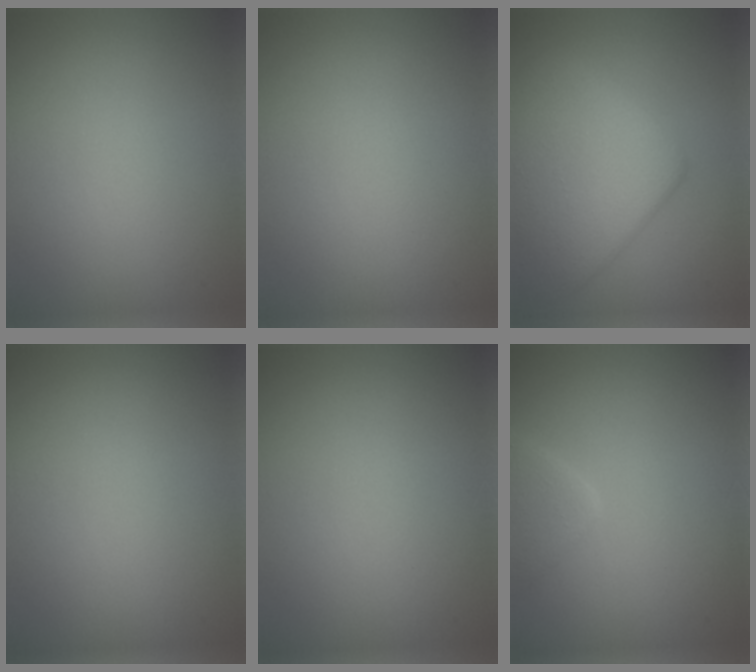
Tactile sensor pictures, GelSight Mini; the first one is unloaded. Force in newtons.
{"total": 0.0}
{"total": 6.7, "press": 6.7, "slide": 0.2}
{"total": 0.0}
{"total": 0.0}
{"total": 2.2, "press": 2.2, "slide": 0.2}